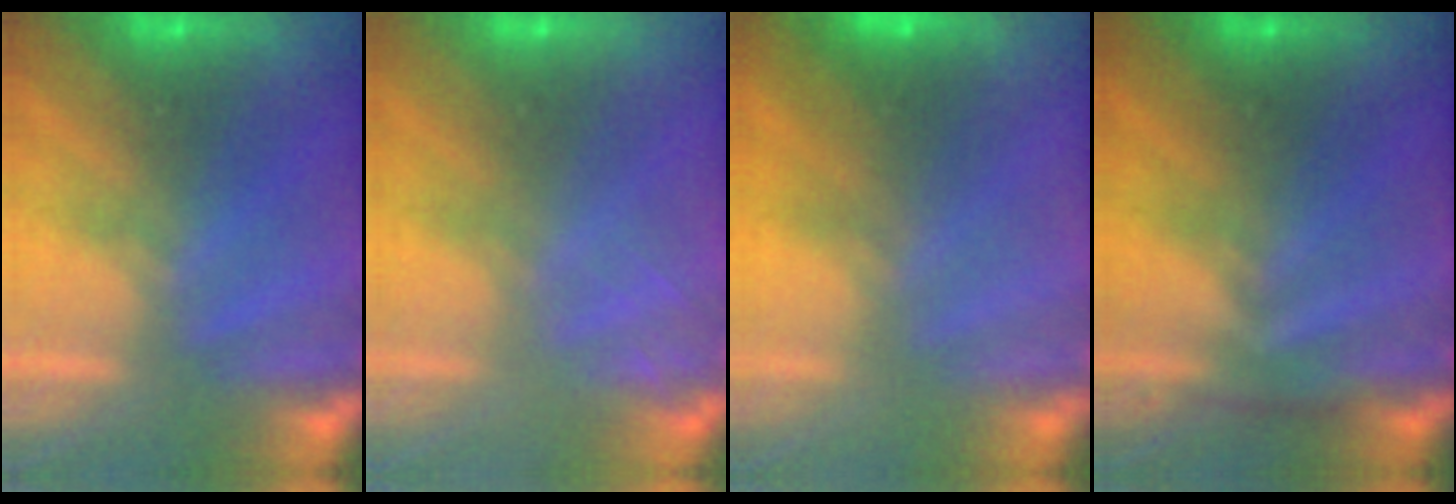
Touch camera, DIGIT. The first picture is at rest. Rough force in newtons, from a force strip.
{"total": 2.0}
{"total": 2.2}
{"total": 3.5}